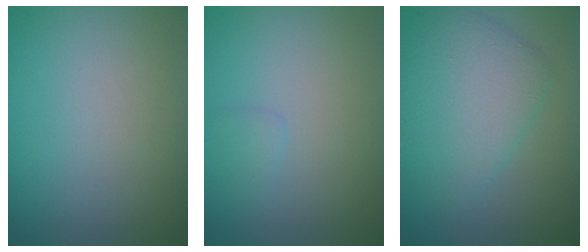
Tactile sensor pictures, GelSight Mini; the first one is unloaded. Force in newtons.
{"total": 0.8, "press": 0.7, "slide": 0.1}
{"total": 5.3, "press": 5.3, "slide": 0.1}